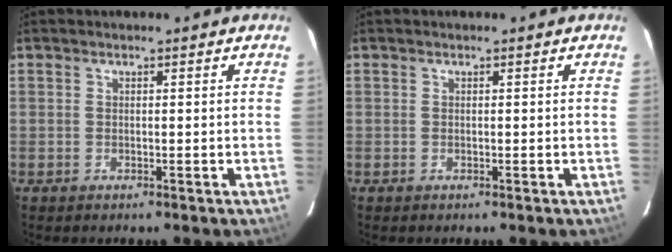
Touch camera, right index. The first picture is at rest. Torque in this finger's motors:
{"motor_torque": [0.00, 0.00, 0.00, 0.00]}